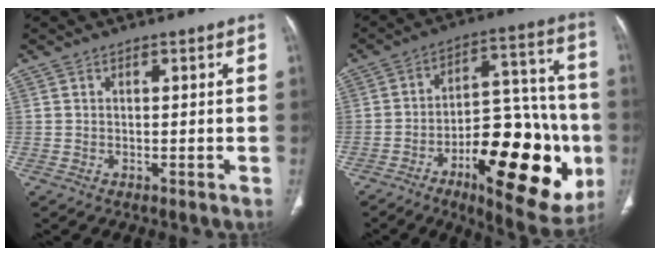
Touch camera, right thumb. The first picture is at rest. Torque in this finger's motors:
{"motor_torque": [2.08, 2.92, 1.81, -0.94, 0.19]}